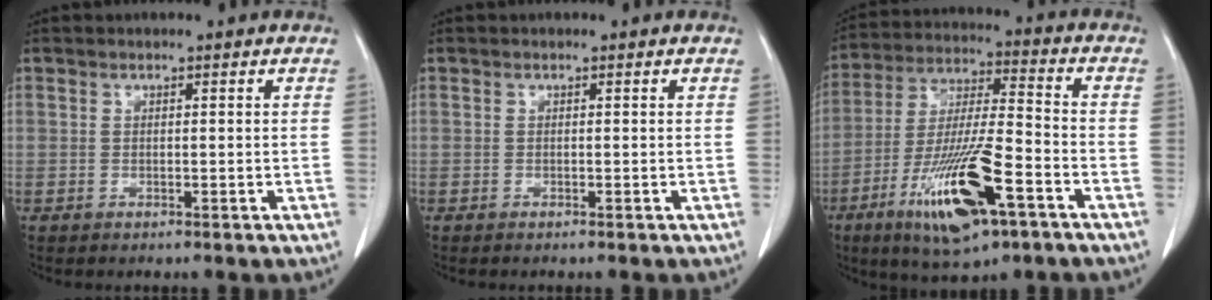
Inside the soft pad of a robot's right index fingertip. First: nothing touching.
{"total": 0.0}
{"total": 17.1, "force": [-8.2, 3.1, 14.7], "torque": [-0.296, -0.026, -0.141]}